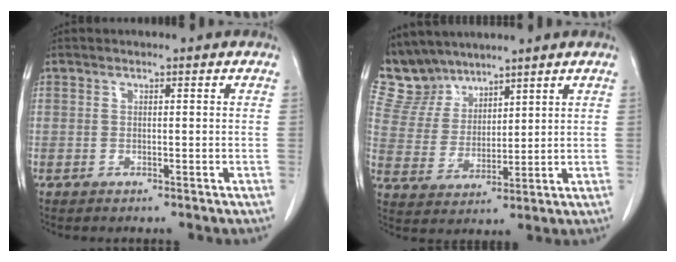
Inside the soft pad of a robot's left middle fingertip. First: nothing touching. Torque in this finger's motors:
{"motor_torque": [0.98, -0.99, 0.05, -0.03]}